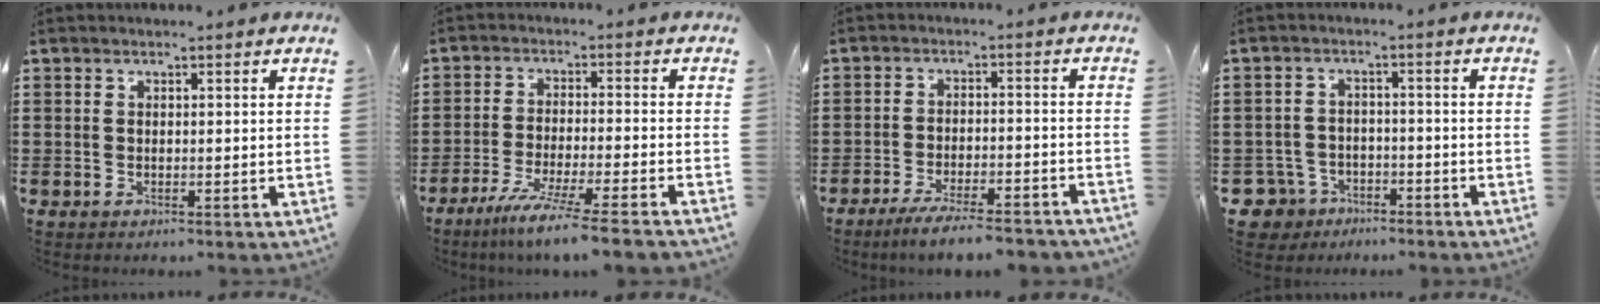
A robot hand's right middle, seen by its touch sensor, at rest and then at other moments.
{"total": 6.8, "force": [-5.6, -0.7, 3.7], "torque": [-0.068, -0.017, -0.107]}
{"total": 5.3, "force": [-4.7, 0.1, 2.5], "torque": [-0.045, -0.011, -0.088]}
{"total": 4.1, "force": [-3.3, 2.2, 0.8], "torque": [-0.050, -0.003, -0.077]}